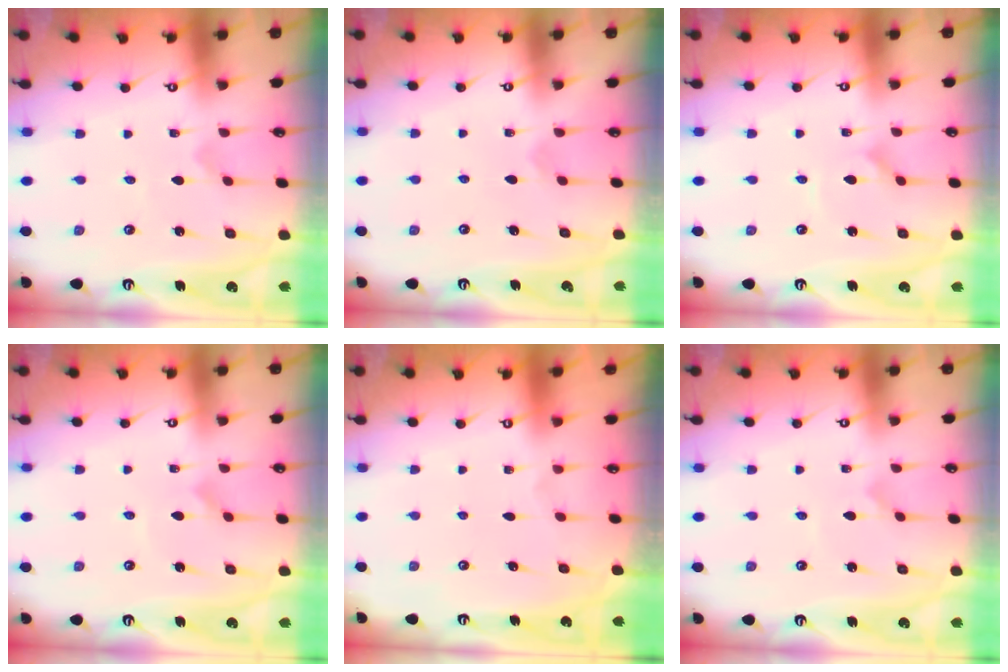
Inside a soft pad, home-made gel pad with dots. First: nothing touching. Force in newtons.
{"total": 2.4, "press": 2.4, "slide": 0.2}
{"total": 1.2, "press": 1.2, "slide": 0.1}
{"total": 1.7, "press": 1.7, "slide": 0.1}
{"total": 0.0}
{"total": 0.0}